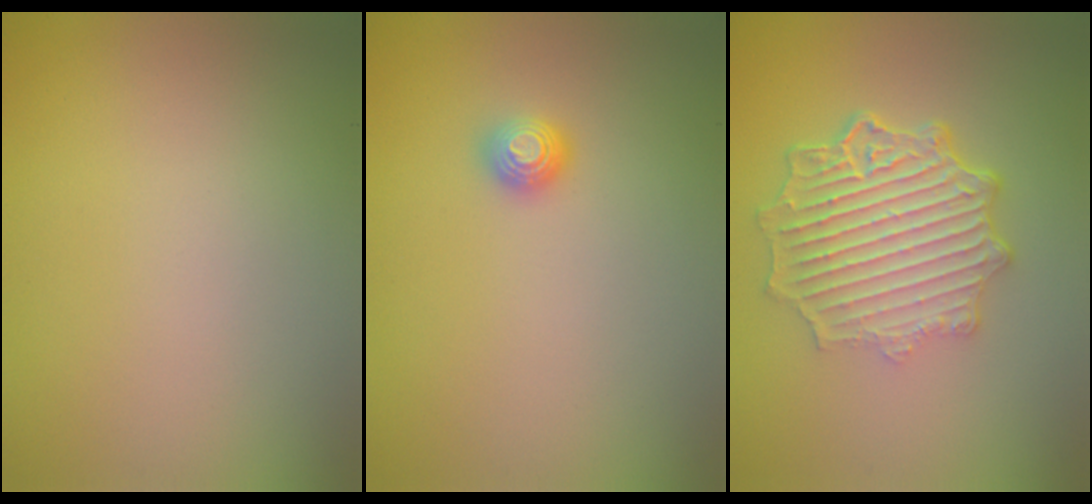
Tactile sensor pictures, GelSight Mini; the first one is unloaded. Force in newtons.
{"total": 1.1, "press": 1.1, "slide": 0.4}
{"total": 6.9, "press": 5.3, "slide": 4.4}